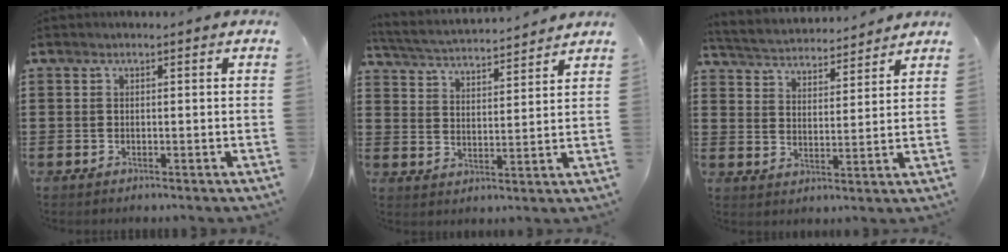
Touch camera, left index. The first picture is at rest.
{"total": 3.6, "force": [3.5, -0.1, 0.6], "torque": [-0.033, -0.027, 0.056]}
{"total": 3.8, "force": [3.8, 0.3, 0.1], "torque": [-0.025, -0.027, 0.061]}